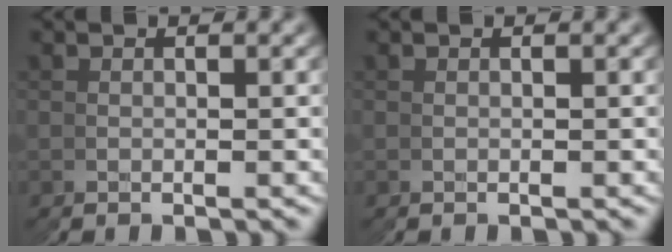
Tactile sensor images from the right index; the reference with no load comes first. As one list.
[{"total": 0.0}]